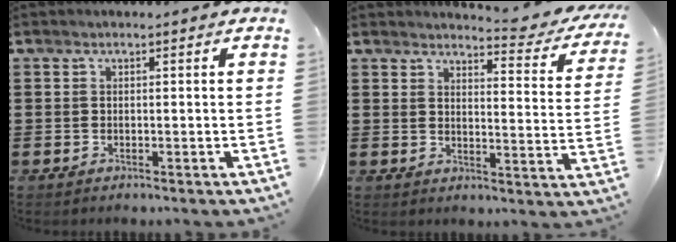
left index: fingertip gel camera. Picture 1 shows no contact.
{"total": 4.7, "force": [4.4, 0.3, 1.6], "torque": [-0.028, -0.033, 0.070]}